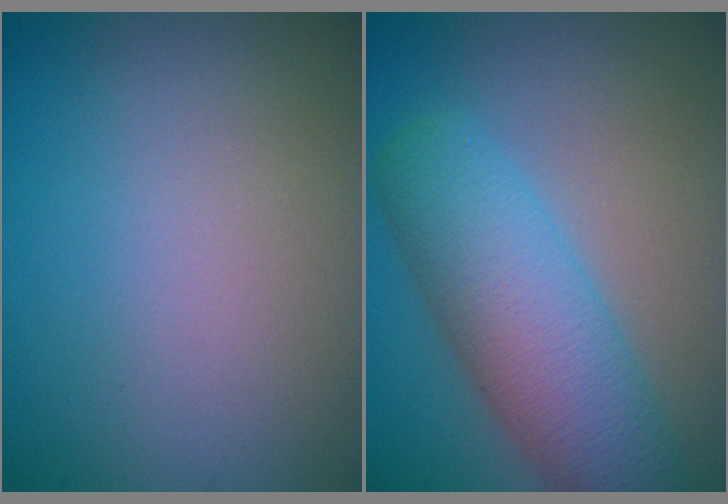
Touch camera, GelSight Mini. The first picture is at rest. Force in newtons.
{"total": 7.5, "press": 7.5, "slide": 0.3}